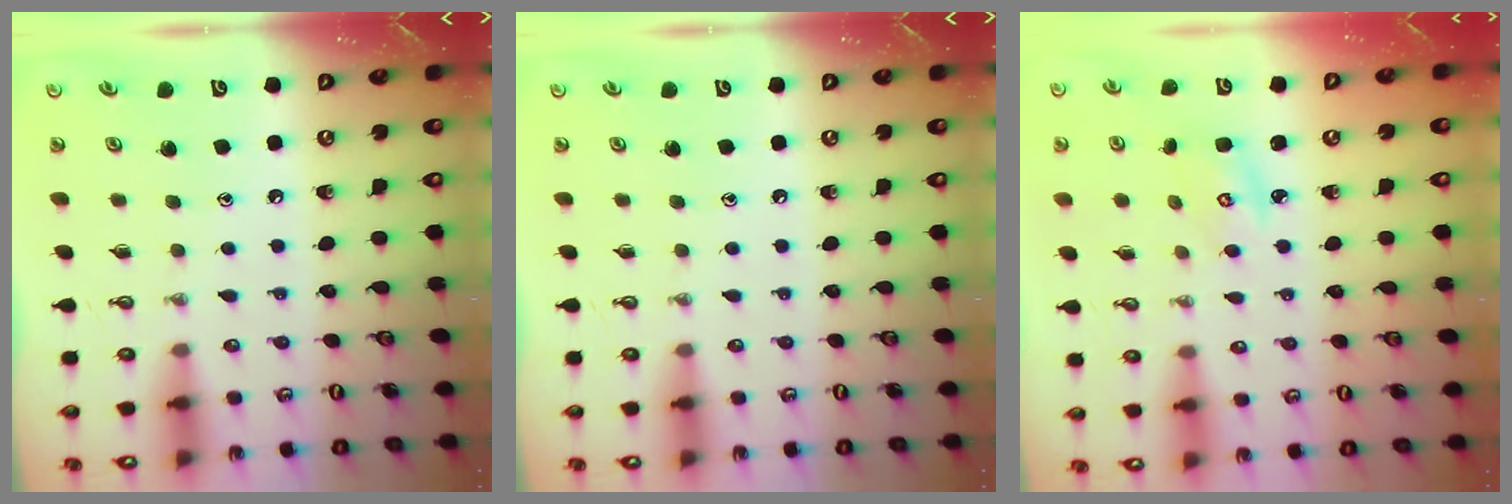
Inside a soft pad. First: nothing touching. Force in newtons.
{"total": 0.0}
{"total": 3.4, "press": 3.4, "slide": 0.2}